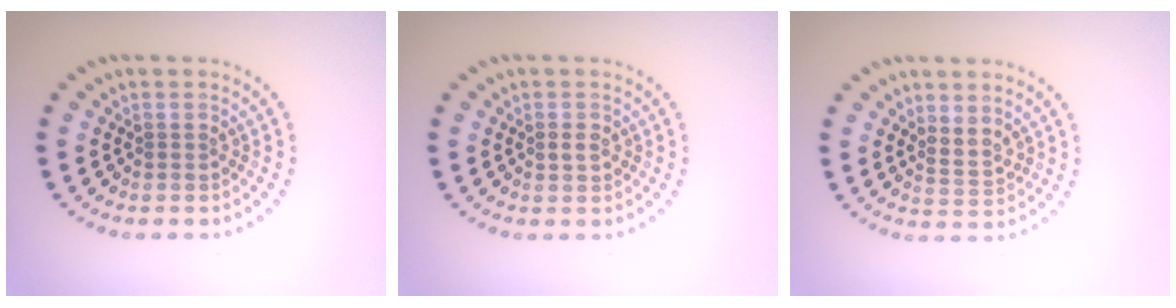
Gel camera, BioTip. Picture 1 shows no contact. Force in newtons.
{"total": 1.1, "press": 1.1, "slide": 0.1}
{"total": 1.7, "press": 1.4, "slide": 1.1}